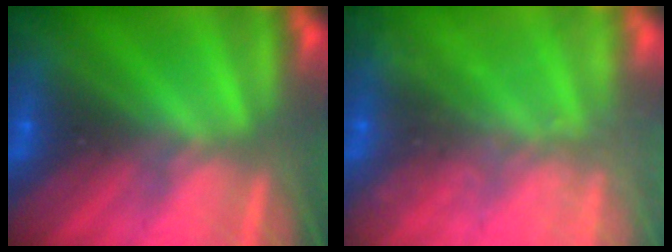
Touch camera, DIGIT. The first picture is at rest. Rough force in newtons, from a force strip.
{"total": 2.3}